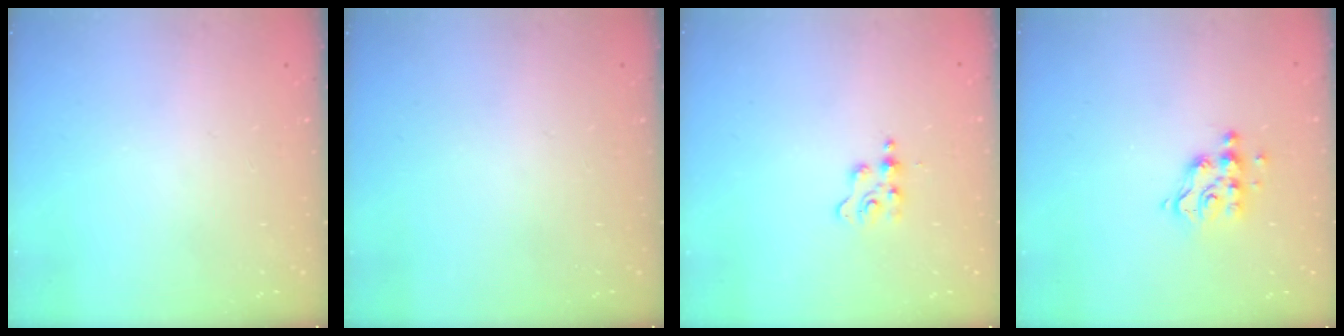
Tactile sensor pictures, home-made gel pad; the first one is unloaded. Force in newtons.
{"total": 0.0}
{"total": 2.3, "press": 2.3, "slide": 0.4}
{"total": 8.3, "press": 8.3, "slide": 0.4}